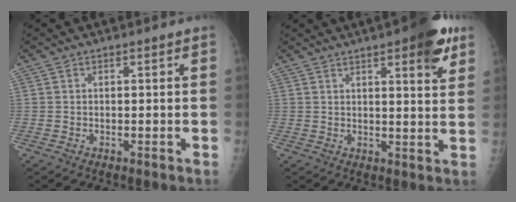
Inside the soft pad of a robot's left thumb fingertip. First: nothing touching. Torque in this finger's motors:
{"motor_torque": [1.37, 1.37, 0.75, -0.65, 0.06]}